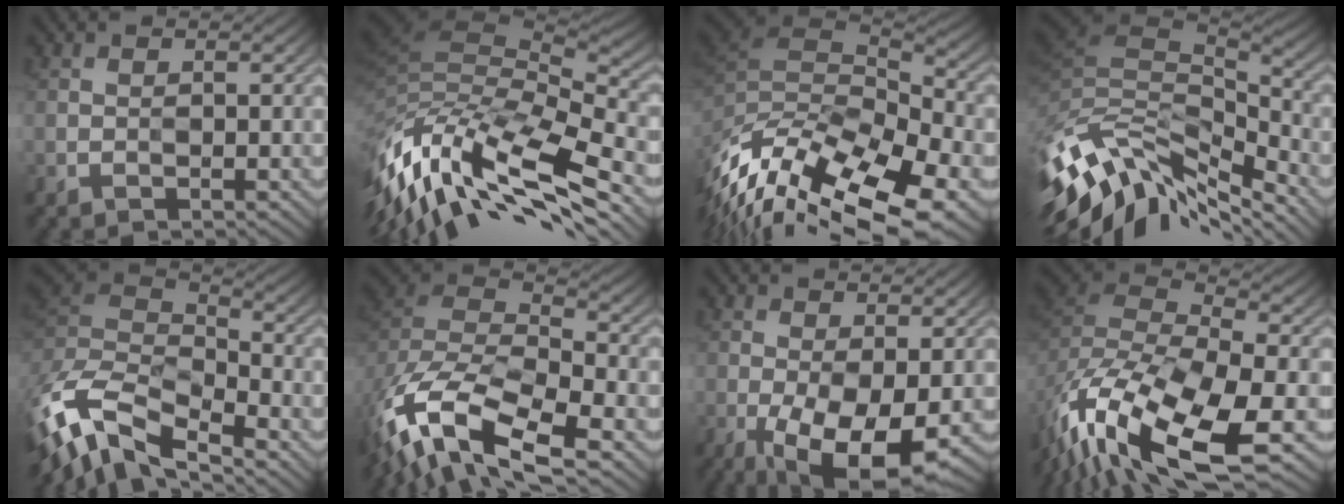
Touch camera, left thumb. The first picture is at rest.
{"total": 16.7, "force": [-9.2, 6.7, 12.2], "torque": [-0.291, -0.024, -0.150]}
{"total": 16.7, "force": [-8.3, 8.0, 12.1], "torque": [-0.238, -0.015, -0.095]}
{"total": 14.2, "force": [-8.3, 6.0, 9.9], "torque": [-0.228, -0.020, -0.129]}
{"total": 12.0, "force": [-6.7, 5.4, 8.5], "torque": [-0.205, -0.007, -0.124]}
{"total": 15.1, "force": [-9.2, 6.7, 10.0], "torque": [-0.235, -0.026, -0.163]}
{"total": 10.0, "force": [-3.4, 3.9, 8.6], "torque": [-0.164, -0.020, -0.047]}
{"total": 17.9, "force": [-10.2, 7.7, 12.5], "torque": [-0.317, -0.050, -0.161]}